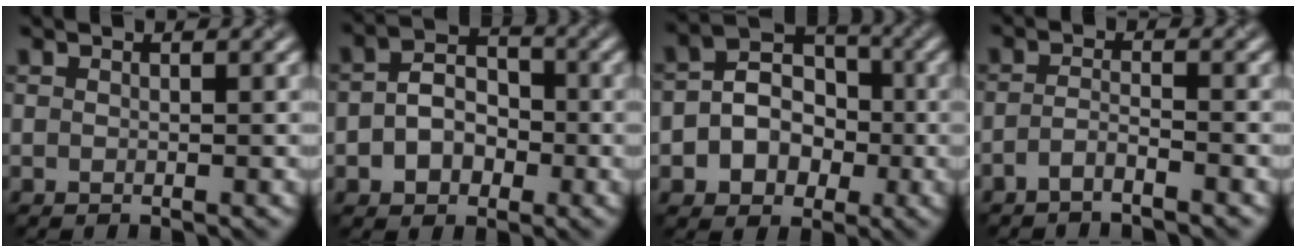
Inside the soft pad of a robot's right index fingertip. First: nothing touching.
{"total": 3.7, "force": [-0.6, 2.9, 2.2], "torque": [-0.039, 0.011, -0.018]}
{"total": 4.8, "force": [-0.8, 4.1, 2.4], "torque": [-0.025, 0.016, -0.026]}
{"total": 1.6, "force": [-1.3, 0.2, 0.8], "torque": [-0.022, 0.004, -0.037]}